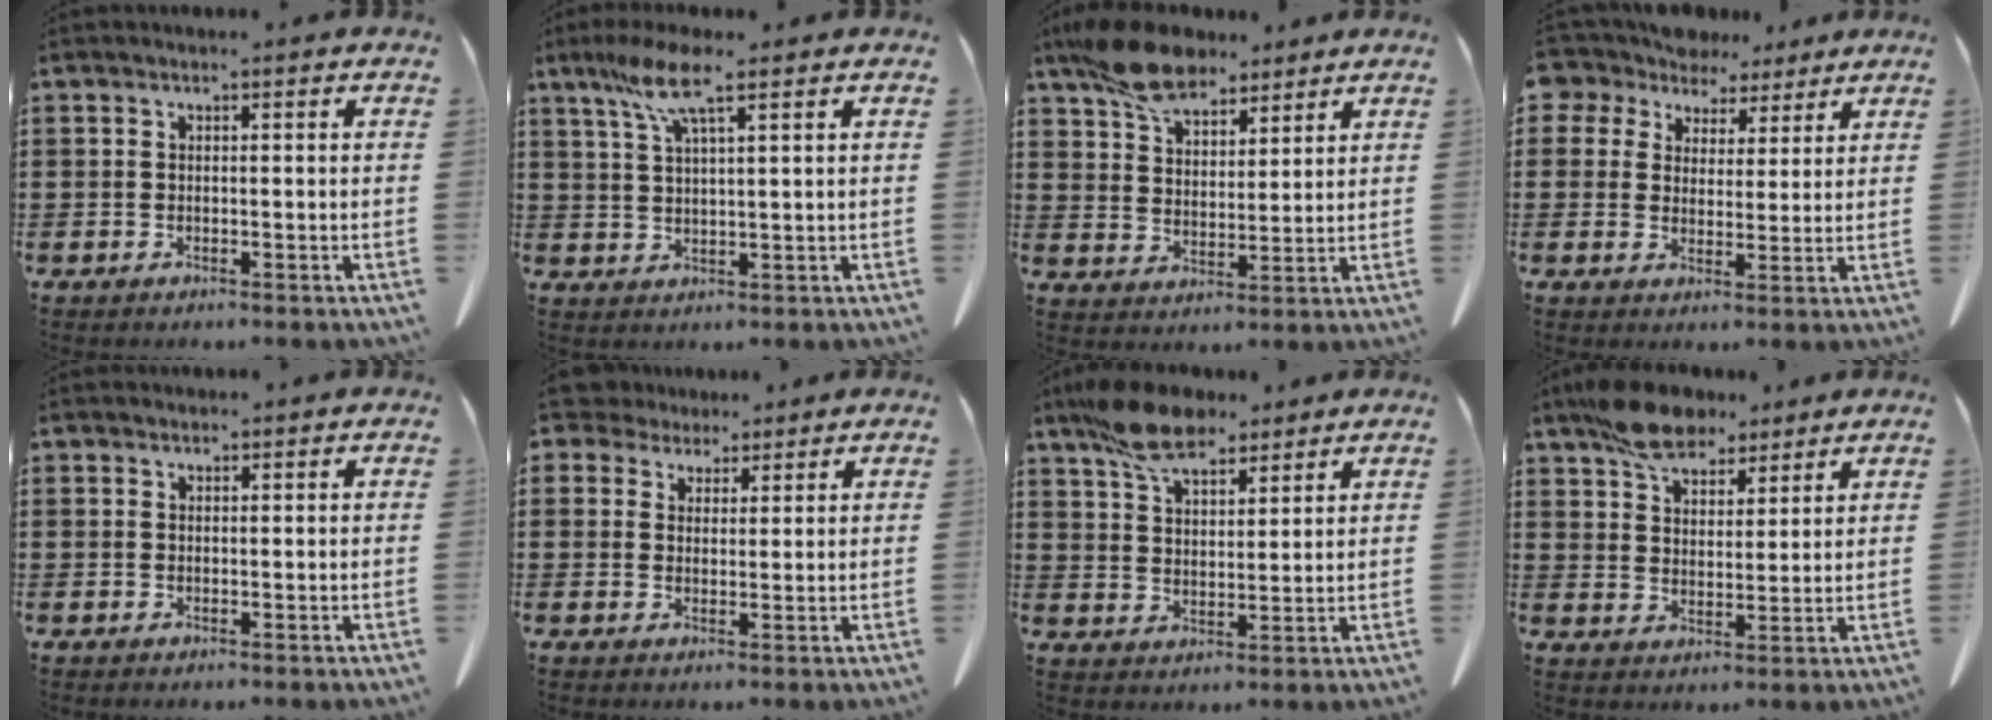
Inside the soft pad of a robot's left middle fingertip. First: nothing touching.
{"total": 7.2, "force": [4.4, 0.8, 5.7], "torque": [-0.121, 0.001, 0.077]}
{"total": 10.6, "force": [8.4, 4.4, 4.8], "torque": [-0.105, -0.015, 0.158]}
{"total": 5.4, "force": [4.4, 3.1, 0.3], "torque": [-0.039, -0.012, 0.080]}
{"total": 0.8, "force": [0.7, 0.3, 0.0], "torque": [-0.002, 0.000, 0.015]}
{"total": 4.1, "force": [3.5, 2.1, 0.7], "torque": [-0.030, 0.002, 0.065]}
{"total": 10.1, "force": [7.8, 4.1, 5.0], "torque": [-0.112, -0.010, 0.146]}
{"total": 9.0, "force": [7.4, 3.8, 3.4], "torque": [-0.075, -0.012, 0.139]}